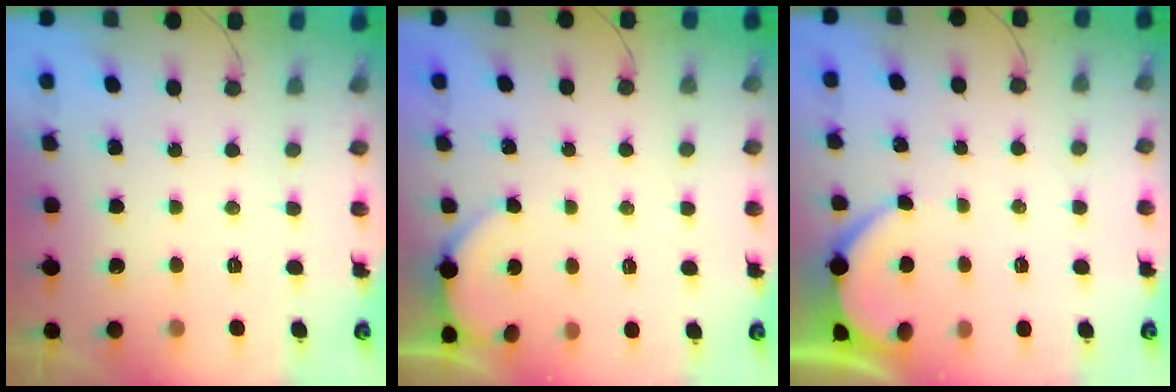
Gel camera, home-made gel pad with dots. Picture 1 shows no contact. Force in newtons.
{"total": 2.0, "press": 2.0, "slide": 0.2}
{"total": 2.6, "press": 2.6, "slide": 0.4}